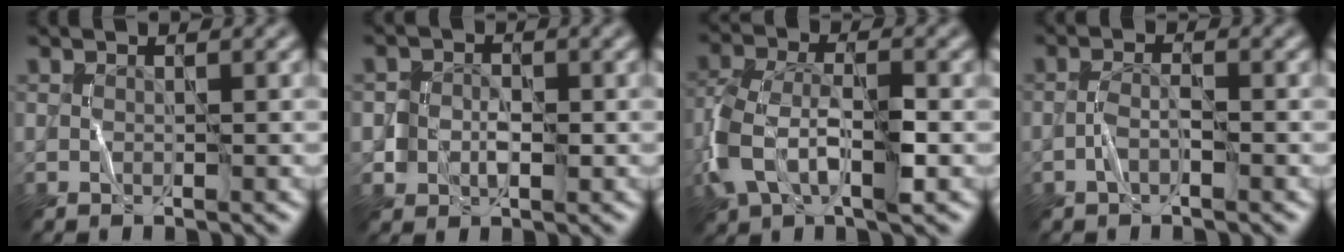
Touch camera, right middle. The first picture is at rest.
{"total": 2.0, "force": [-0.4, 1.8, 0.8], "torque": [-0.005, 0.001, -0.013]}
{"total": 6.1, "force": [-2.3, 3.3, 4.6], "torque": [-0.103, 0.003, -0.049]}
{"total": 1.1, "force": [-0.7, 0.4, 0.8], "torque": [-0.017, 0.009, -0.019]}